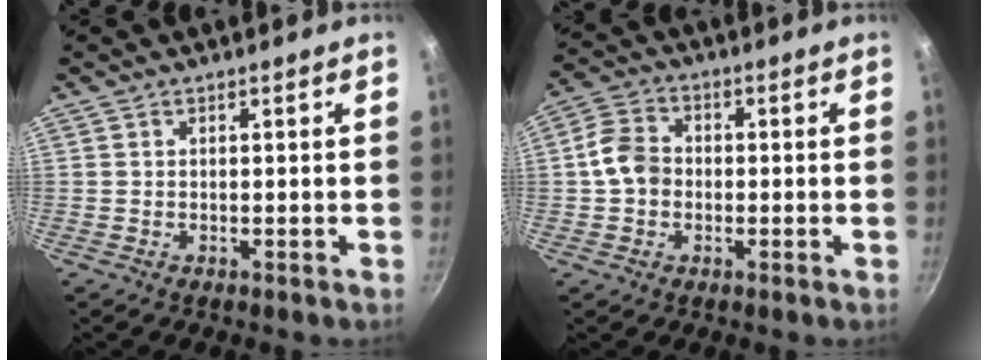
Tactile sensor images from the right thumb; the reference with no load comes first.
{"total": 6.9, "force": [-0.6, 5.6, 4.1], "torque": [-0.057, 0.019, -0.024]}